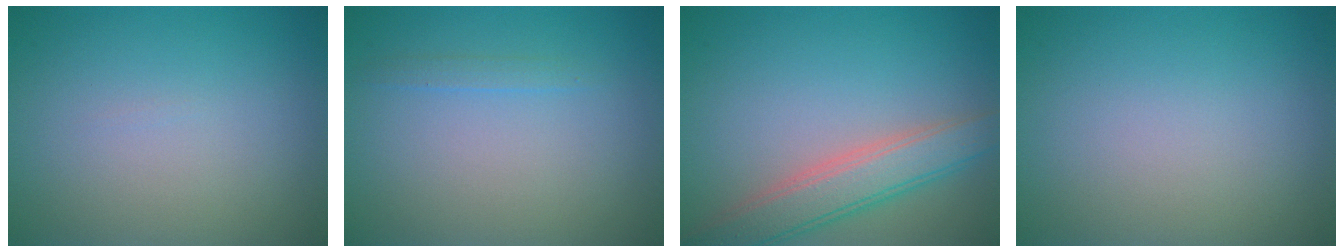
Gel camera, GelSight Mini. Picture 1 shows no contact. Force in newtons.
{"total": 0.9, "press": 0.9, "slide": 0.1}
{"total": 4.8, "press": 4.8, "slide": 0.1}
{"total": 0.0}